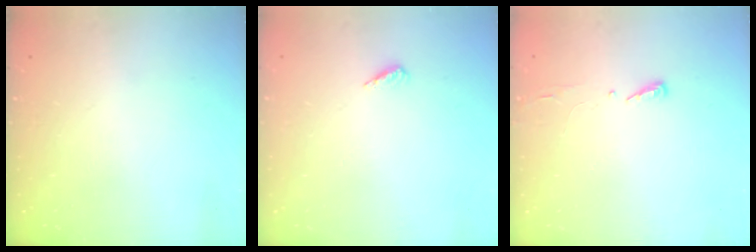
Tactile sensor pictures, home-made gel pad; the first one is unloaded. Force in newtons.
{"total": 2.6, "press": 2.2, "slide": 1.3}
{"total": 2.9, "press": 2.9, "slide": 0.4}